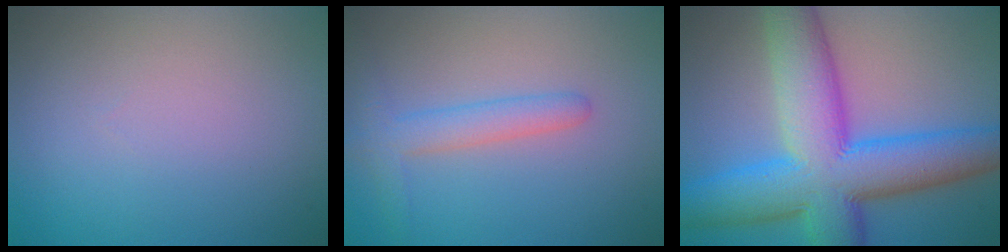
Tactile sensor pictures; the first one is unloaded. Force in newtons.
{"total": 3.0, "press": 3.0, "slide": 0.2}
{"total": 13.9, "press": 13.9, "slide": 0.2}